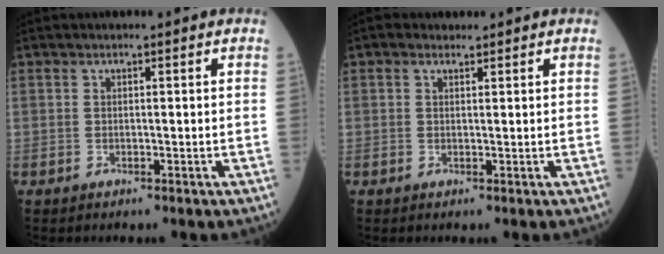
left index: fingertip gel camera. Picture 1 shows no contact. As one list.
[{"total": 0.8, "force": [0.5, 0.5, 0.2], "torque": [-0.010, 0.003, 0.007]}]